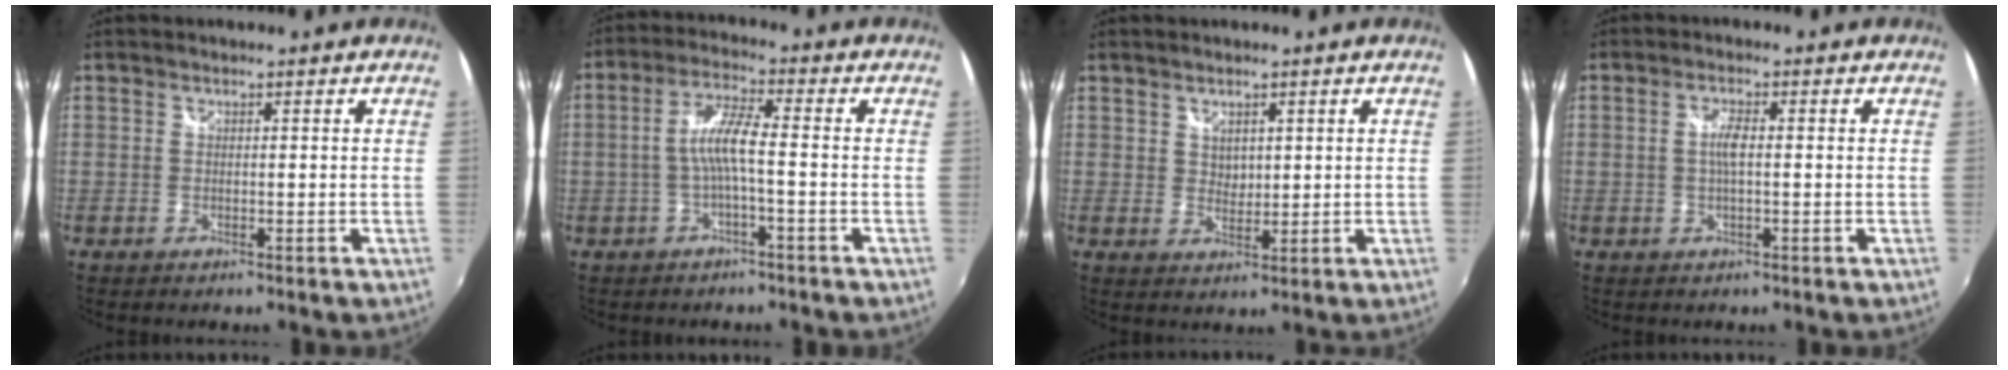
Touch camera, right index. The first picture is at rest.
{"total": 5.7, "force": [-1.5, 0.4, 5.5], "torque": [-0.120, 0.010, -0.026]}
{"total": 2.5, "force": [1.4, 1.9, 0.9], "torque": [-0.008, 0.001, 0.025]}
{"total": 2.6, "force": [0.0, 0.6, 2.6], "torque": [-0.049, 0.002, -0.003]}